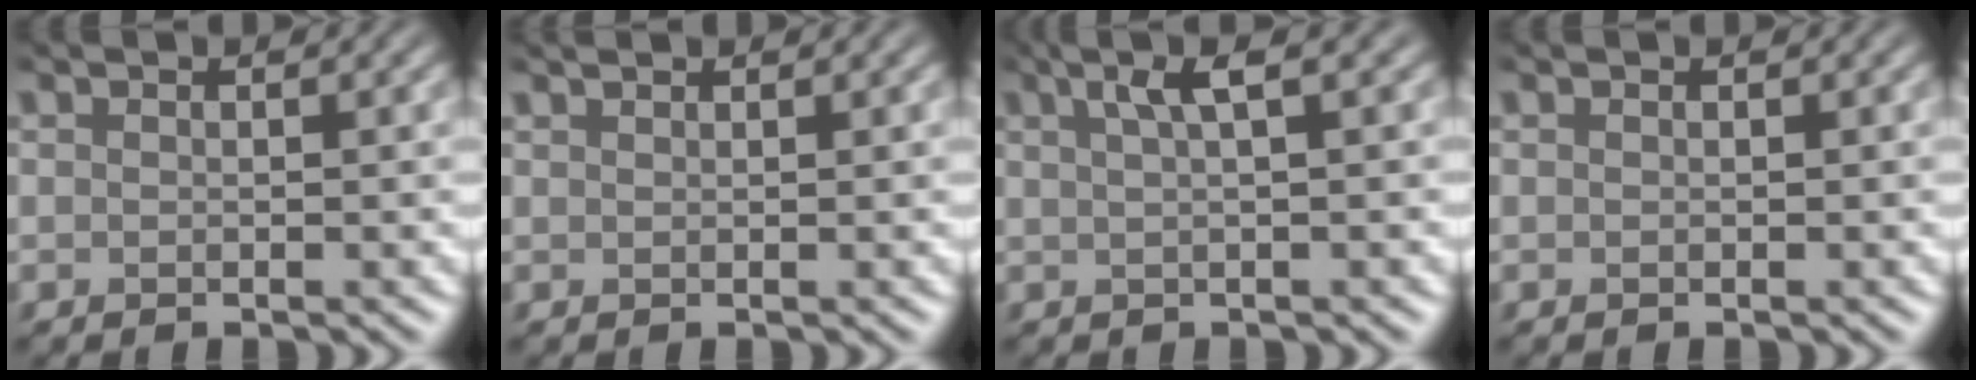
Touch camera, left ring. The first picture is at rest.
{"total": 0.7, "force": [0.7, 0.0, 0.1], "torque": [-0.008, 0.006, 0.014]}
{"total": 3.1, "force": [1.4, 0.4, 2.7], "torque": [-0.044, 0.009, 0.024]}
{"total": 0.0}